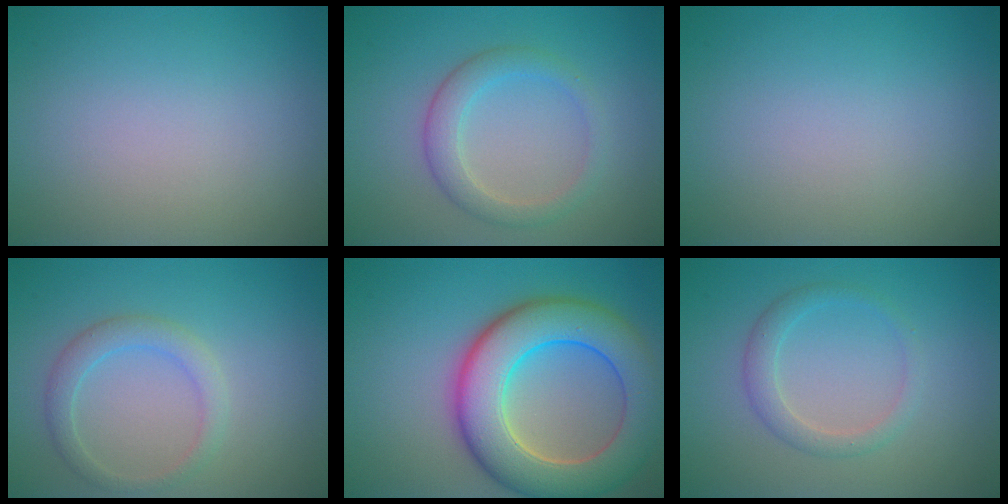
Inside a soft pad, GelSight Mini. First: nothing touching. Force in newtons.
{"total": 2.8, "press": 2.8, "slide": 0.2}
{"total": 0.0}
{"total": 2.3, "press": 2.3, "slide": 0.2}
{"total": 10.0, "press": 10.0, "slide": 0.6}
{"total": 2.0, "press": 2.0, "slide": 0.1}